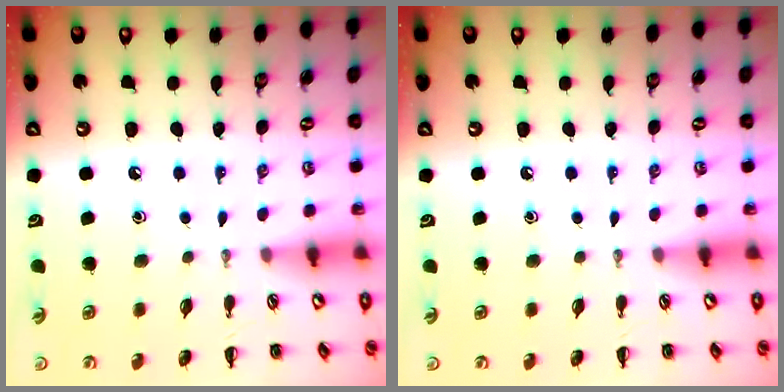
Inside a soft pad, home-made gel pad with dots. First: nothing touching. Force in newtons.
{"total": 0.0}